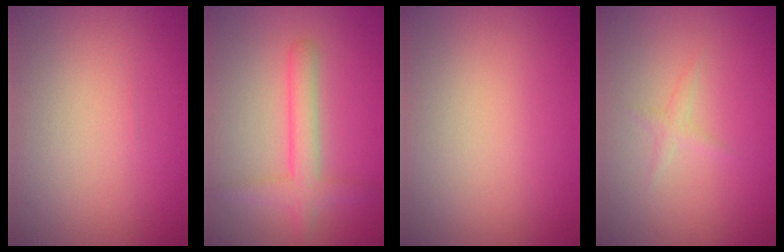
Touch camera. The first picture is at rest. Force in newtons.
{"total": 3.1, "press": 3.1, "slide": 0.1}
{"total": 0.0}
{"total": 0.9, "press": 0.9, "slide": 0.1}